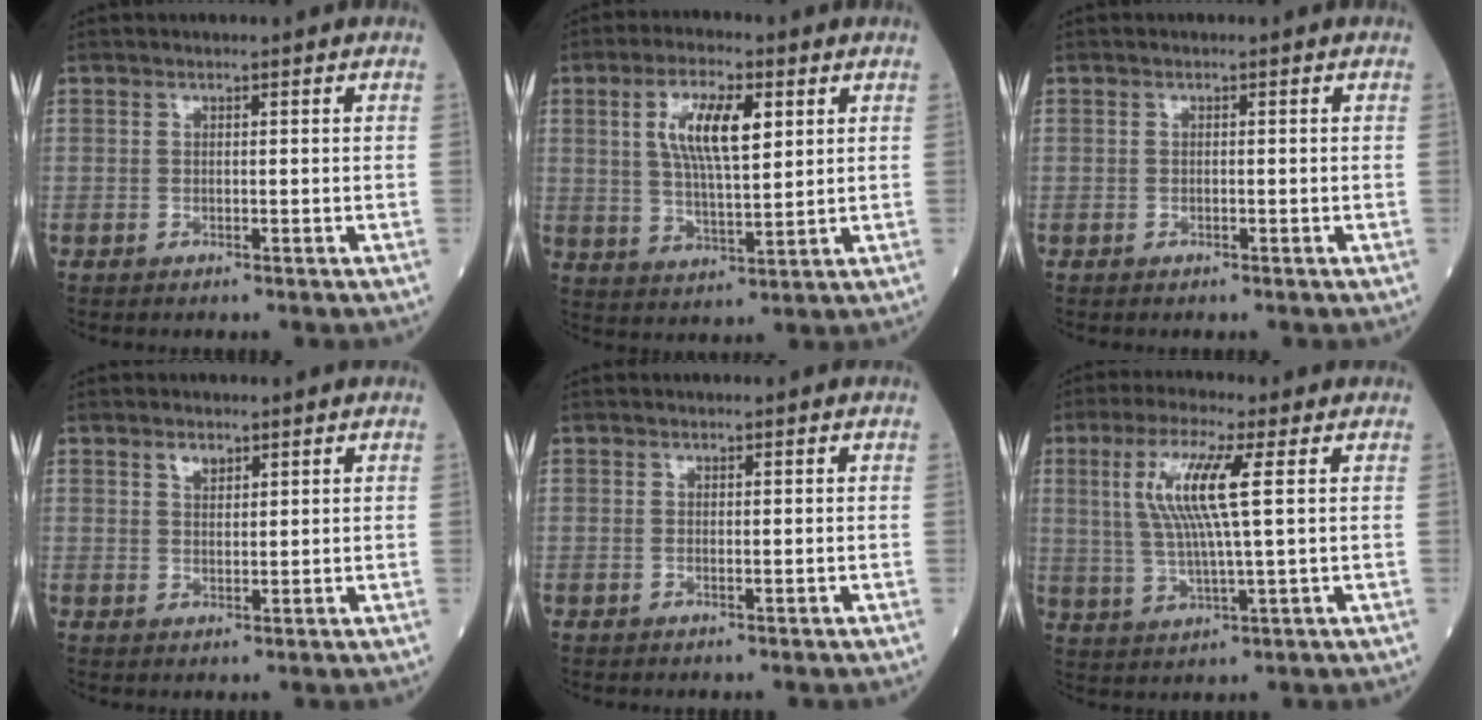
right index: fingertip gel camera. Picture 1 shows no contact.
{"total": 9.6, "force": [3.1, 2.7, 8.7], "torque": [-0.169, 0.007, 0.059]}
{"total": 0.0}
{"total": 2.0, "force": [1.3, 1.0, 1.1], "torque": [-0.019, 0.002, 0.025]}
{"total": 0.0}
{"total": 9.6, "force": [2.4, 0.2, 9.3], "torque": [-0.200, 0.007, 0.046]}